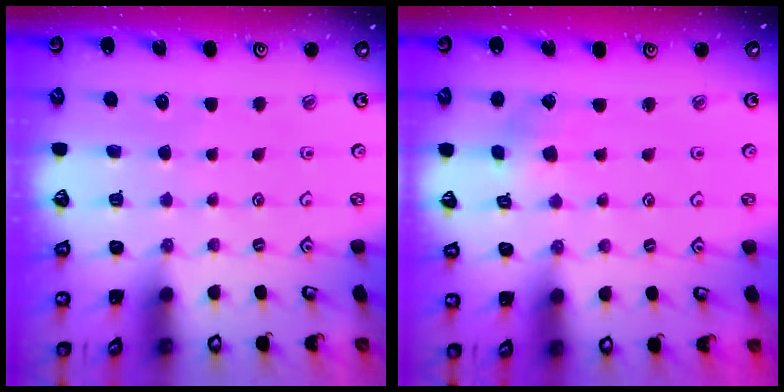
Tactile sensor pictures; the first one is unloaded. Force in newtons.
{"total": 2.7, "press": 2.6, "slide": 0.3}